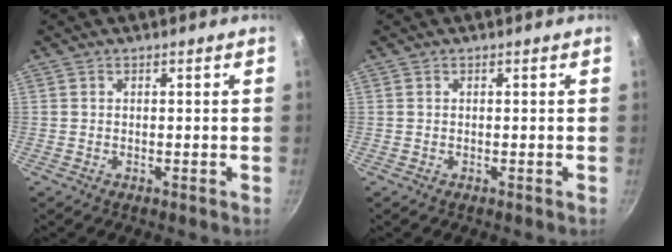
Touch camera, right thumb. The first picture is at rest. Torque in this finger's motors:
{"motor_torque": [-0.05, 0.05, -0.07, 0.00, 0.04]}